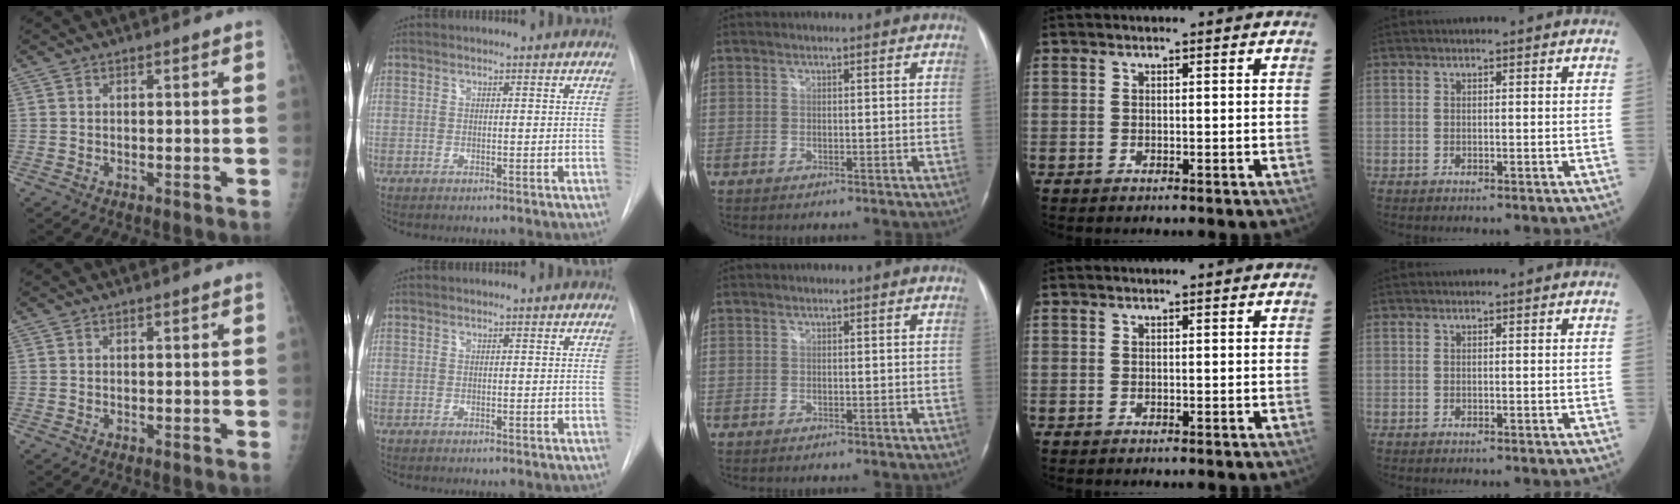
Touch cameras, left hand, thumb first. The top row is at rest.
{"index": {"total": 0.9, "force": [-0.8, 0.1, -0.2], "torque": [0.008, -0.005, -0.011]}}